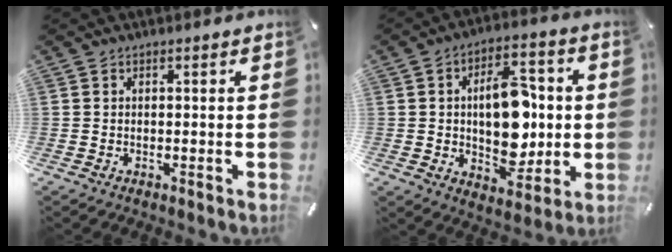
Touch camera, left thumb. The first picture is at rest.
{"total": 15.2, "force": [0.3, 9.6, 11.7], "torque": [-0.171, 0.001, 0.007]}